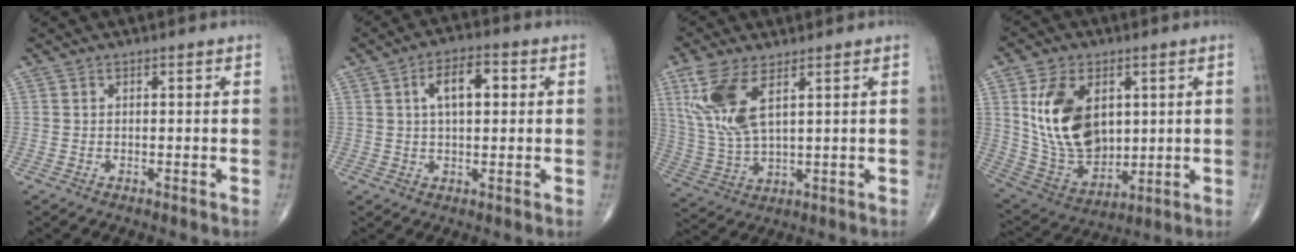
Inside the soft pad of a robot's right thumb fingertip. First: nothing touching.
{"total": 7.8, "force": [1.9, 3.8, 6.5], "torque": [-0.100, 0.011, 0.027]}
{"total": 11.6, "force": [4.8, 4.5, 9.6], "torque": [-0.221, -0.014, 0.108]}
{"total": 17.6, "force": [3.9, 11.4, 12.9], "torque": [-0.212, -0.018, 0.091]}